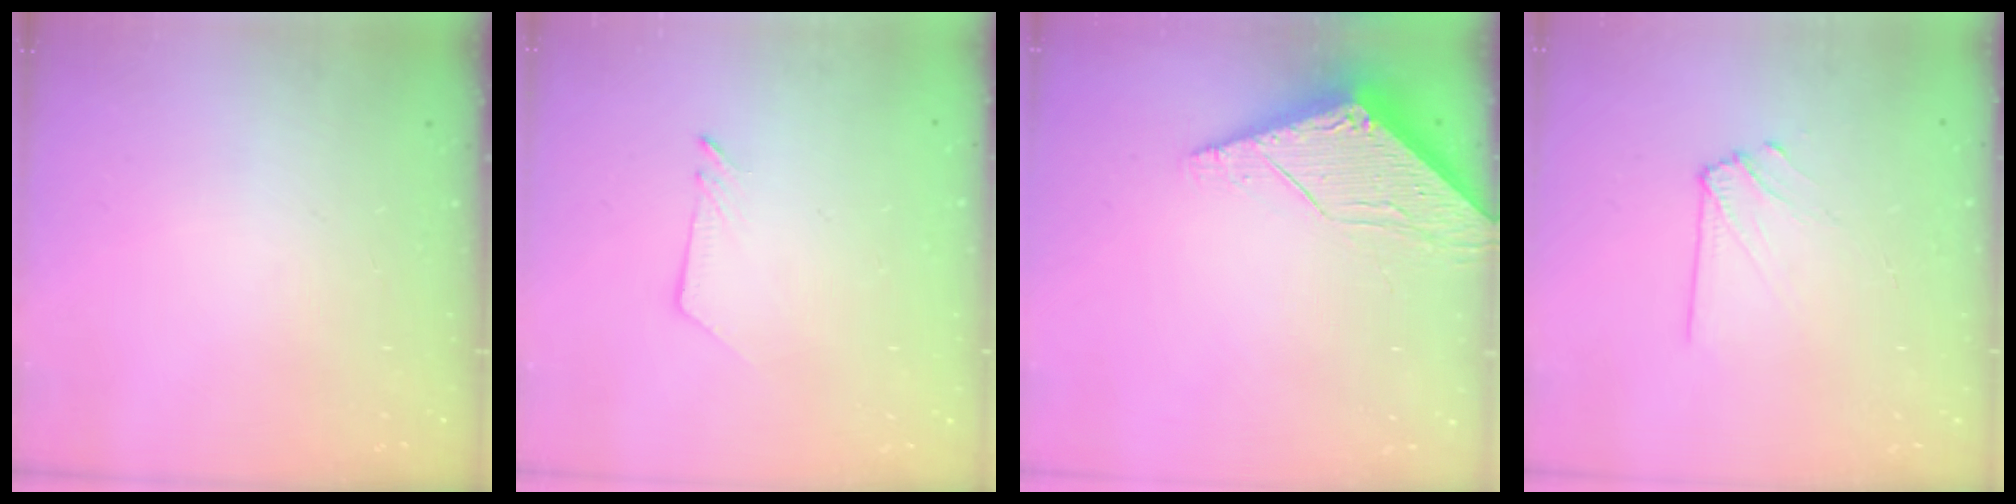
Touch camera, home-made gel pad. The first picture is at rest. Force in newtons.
{"total": 2.6, "press": 2.6, "slide": 0.3}
{"total": 6.2, "press": 6.2, "slide": 0.5}
{"total": 5.9, "press": 5.8, "slide": 0.9}